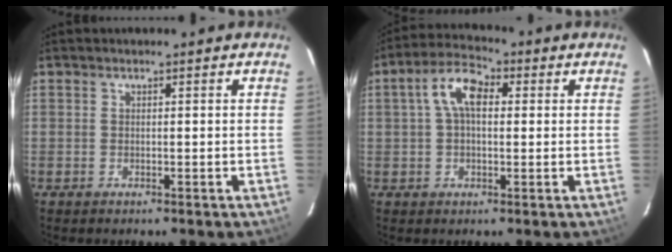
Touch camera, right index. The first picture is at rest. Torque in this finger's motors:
{"motor_torque": [0.19, 0.00, 0.21, 0.07]}